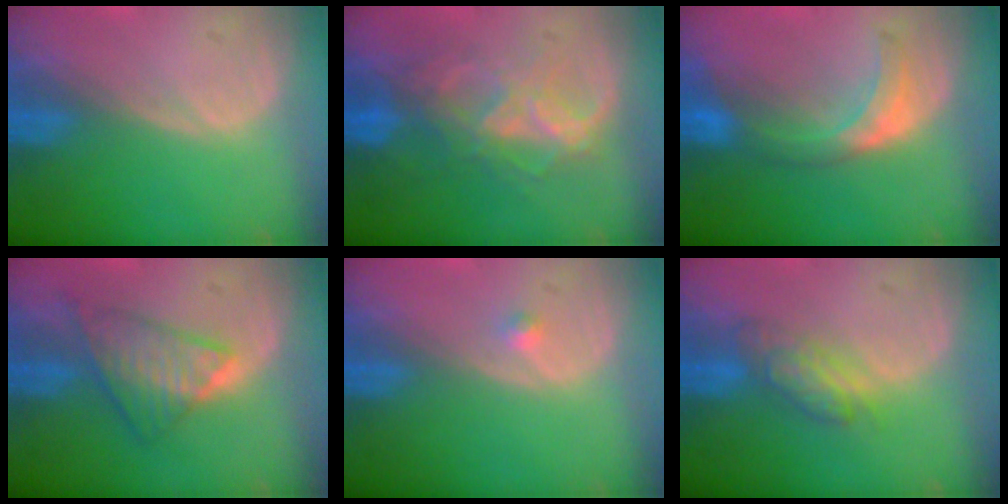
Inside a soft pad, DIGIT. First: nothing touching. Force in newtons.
{"total": 7.9, "press": 7.2, "slide": 3.3}
{"total": 5.9, "press": 5.8, "slide": 1.0}
{"total": 6.1, "press": 6.0, "slide": 1.2}
{"total": 0.9, "press": 0.7, "slide": 0.6}
{"total": 5.0, "press": 4.6, "slide": 2.0}